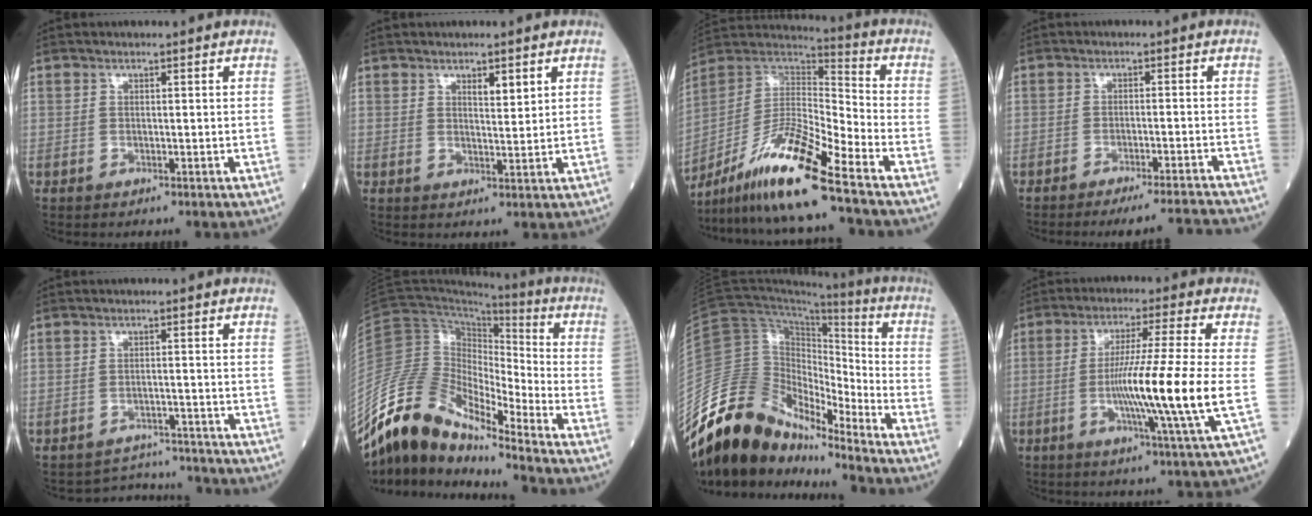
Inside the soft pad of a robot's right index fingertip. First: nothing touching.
{"total": 2.5, "force": [1.5, 0.6, 1.9], "torque": [-0.034, -0.002, 0.025]}
{"total": 15.0, "force": [-10.6, -0.3, 10.5], "torque": [-0.202, 0.002, -0.196]}
{"total": 9.0, "force": [-8.5, -1.8, 2.1], "torque": [-0.011, -0.011, -0.122]}
{"total": 4.8, "force": [-4.5, 0.8, -1.2], "torque": [0.015, 0.016, -0.062]}
{"total": 13.2, "force": [-11.5, 3.2, 5.6], "torque": [-0.113, 0.048, -0.217]}
{"total": 18.0, "force": [-15.2, 6.2, 7.3], "torque": [-0.113, 0.048, -0.271]}
{"total": 13.0, "force": [-2.1, -2.4, 12.6], "torque": [-0.226, -0.022, -0.041]}